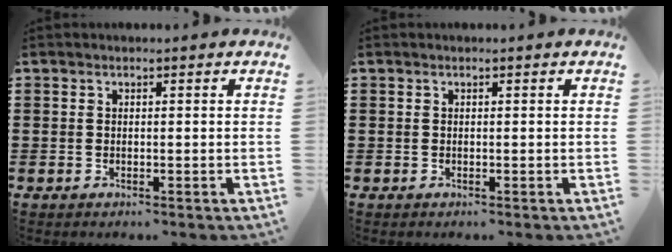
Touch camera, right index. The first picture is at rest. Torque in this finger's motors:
{"motor_torque": [-0.57, 1.57, 0.00, 0.00]}